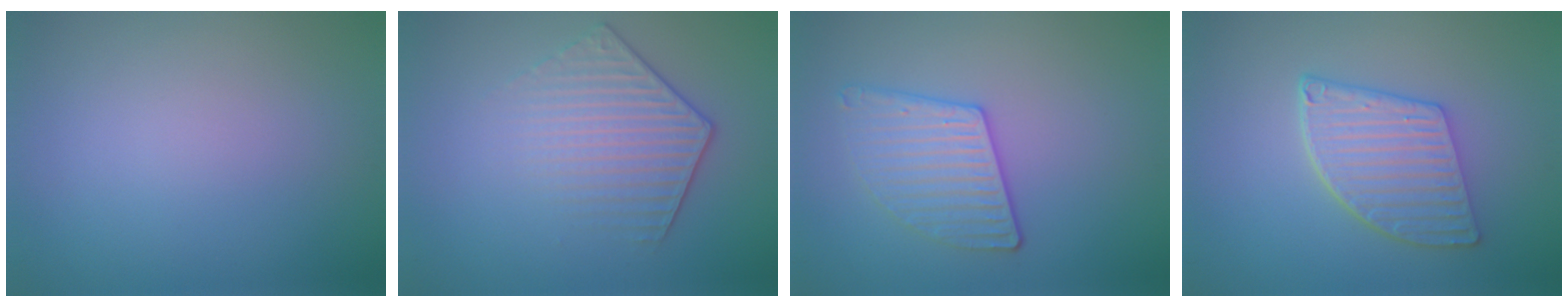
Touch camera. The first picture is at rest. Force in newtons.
{"total": 4.0, "press": 3.2, "slide": 2.3}
{"total": 3.0, "press": 2.9, "slide": 0.7}
{"total": 5.4, "press": 4.2, "slide": 3.3}